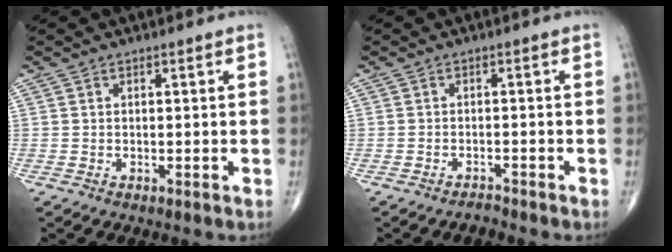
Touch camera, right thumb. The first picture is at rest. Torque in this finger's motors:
{"motor_torque": [0.31, -0.21, -0.17, -0.14, -0.08]}